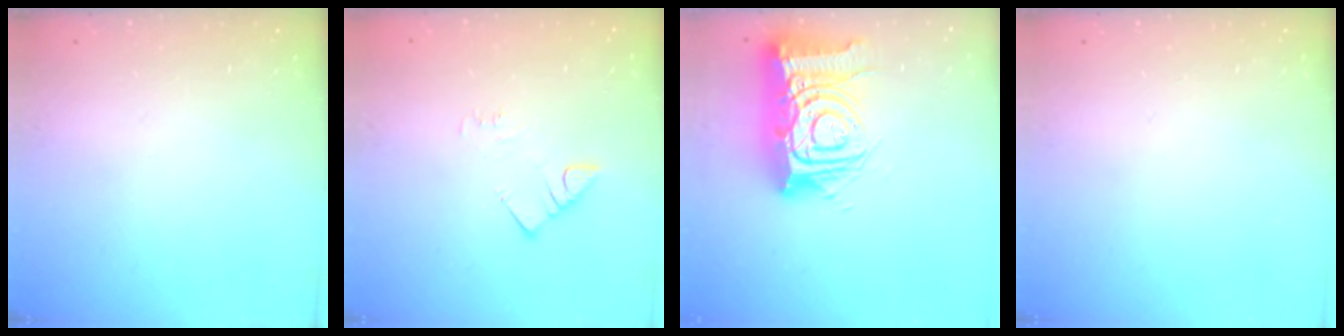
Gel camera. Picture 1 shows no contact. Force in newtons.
{"total": 2.8, "press": 2.8, "slide": 0.2}
{"total": 17.8, "press": 17.7, "slide": 1.9}
{"total": 0.0}